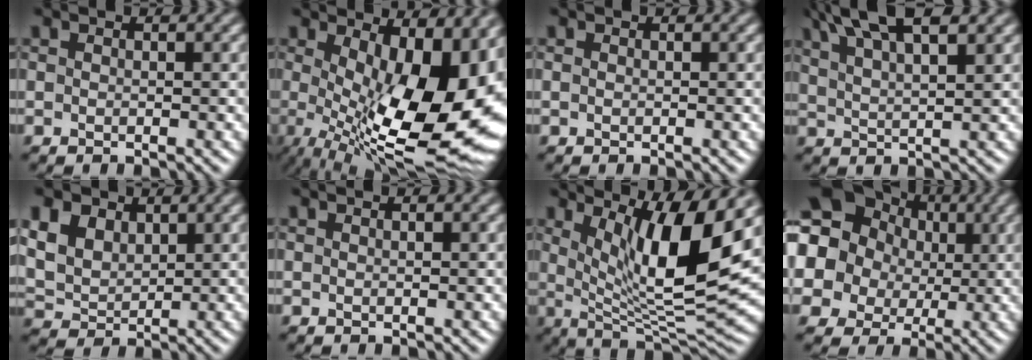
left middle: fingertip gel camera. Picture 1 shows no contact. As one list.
[{"total": 14.3, "force": [0.1, 5.9, 13.0], "torque": [-0.171, -0.014, 0.012]}, {"total": 0.0}, {"total": 7.9, "force": [5.7, 2.0, 5.0], "torque": [-0.073, 0.025, 0.071]}, {"total": 8.2, "force": [4.3, 5.7, 4.0], "torque": [-0.125, 0.023, 0.075]}, {"total": 0.6, "force": [0.3, 0.2, 0.4], "torque": [-0.001, 0.004, 0.002]}, {"total": 10.7, "force": [3.0, 2.6, 9.9], "torque": [-0.156, -0.008, 0.055]}, {"total": 13.2, "force": [4.0, 11.4, 5.3], "torque": [-0.141, 0.026, 0.056]}]